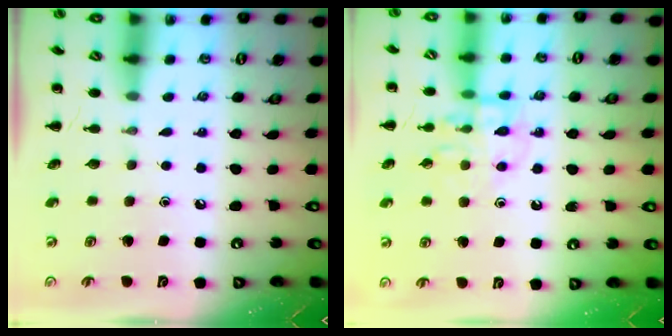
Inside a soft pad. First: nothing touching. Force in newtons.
{"total": 11.1, "press": 11.1, "slide": 0.7}